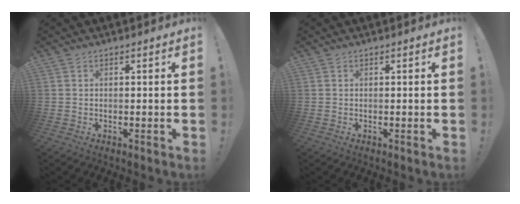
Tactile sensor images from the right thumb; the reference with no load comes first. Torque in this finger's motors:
{"motor_torque": [-0.02, 0.02, -0.01, -0.01, 0.00]}